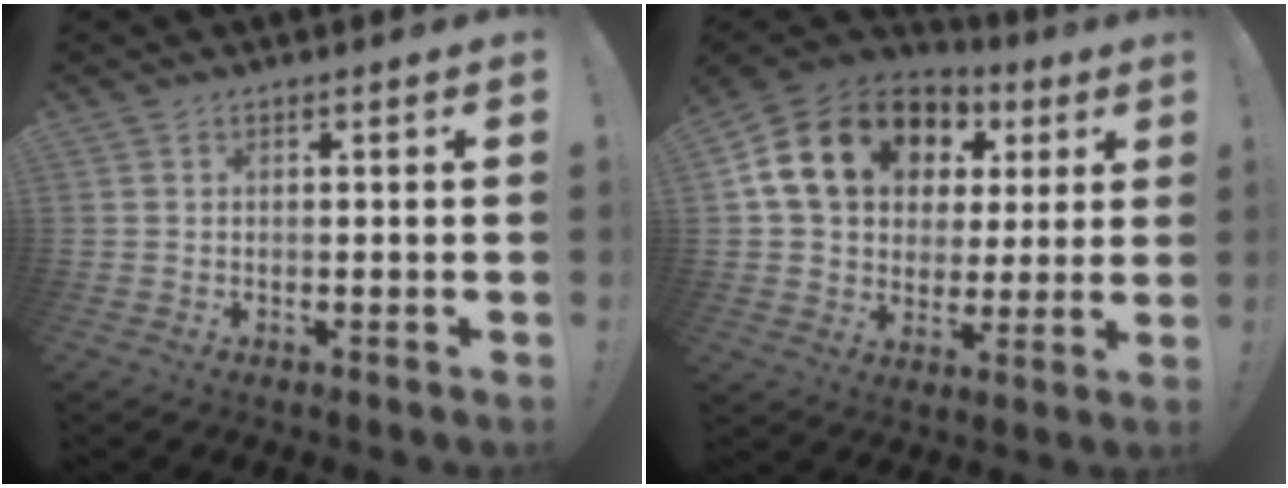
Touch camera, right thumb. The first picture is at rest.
{"total": 20.3, "force": [7.8, 14.7, 11.6], "torque": [-0.196, -0.019, 0.161]}